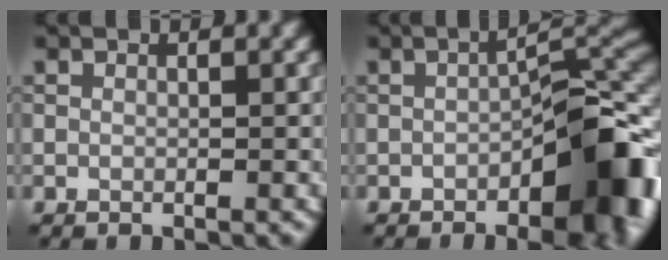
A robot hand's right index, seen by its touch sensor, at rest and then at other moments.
{"total": 11.4, "force": [-4.1, 4.7, 9.5], "torque": [-0.089, 0.019, -0.063]}